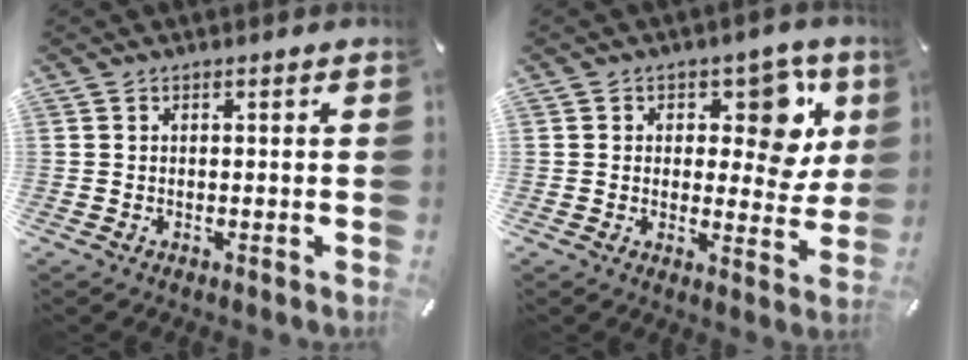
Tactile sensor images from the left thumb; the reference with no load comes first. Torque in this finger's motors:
{"motor_torque": [0.56, -0.02, 0.38, 0.14, 0.06]}